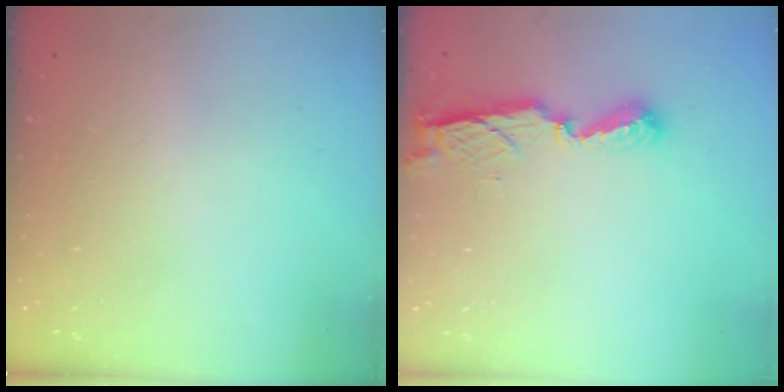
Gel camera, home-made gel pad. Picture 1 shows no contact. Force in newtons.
{"total": 7.9, "press": 7.8, "slide": 0.3}